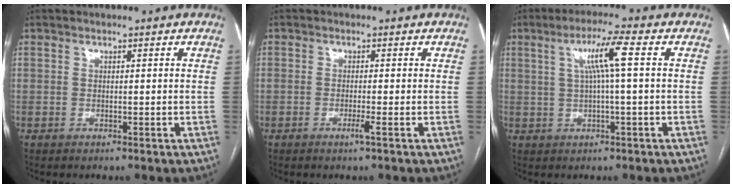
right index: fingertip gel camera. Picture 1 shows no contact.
{"total": 1.5, "force": [-0.8, -0.4, 1.3], "torque": [-0.025, -0.003, -0.016]}
{"total": 6.3, "force": [1.2, -0.2, 6.2], "torque": [-0.113, 0.013, 0.021]}